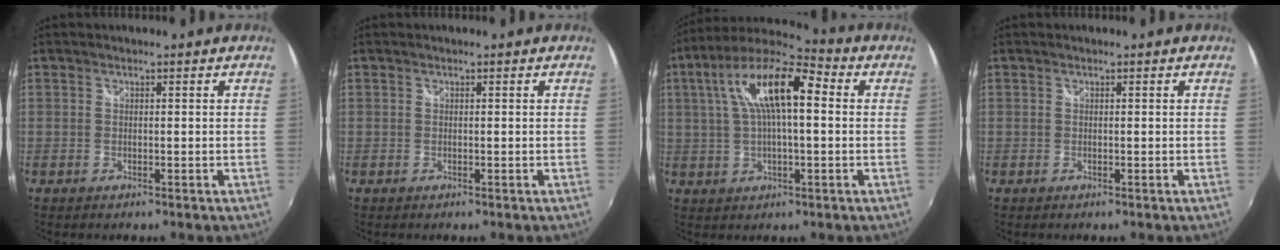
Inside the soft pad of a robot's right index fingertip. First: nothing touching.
{"total": 0.0}
{"total": 14.9, "force": [3.0, 5.0, 13.7], "torque": [-0.252, 0.029, 0.044]}
{"total": 0.0}